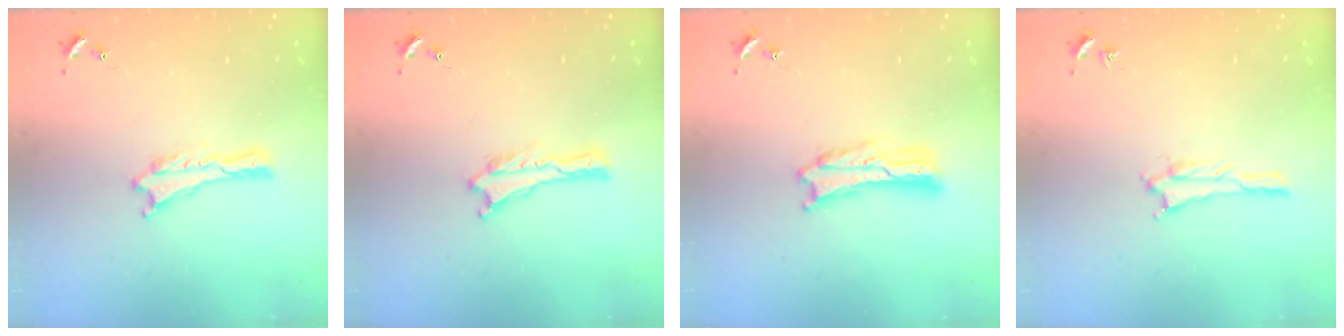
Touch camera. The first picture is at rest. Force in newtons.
{"total": 0.0}
{"total": 2.4, "press": 2.4, "slide": 0.3}
{"total": 1.7, "press": 1.7, "slide": 0.2}